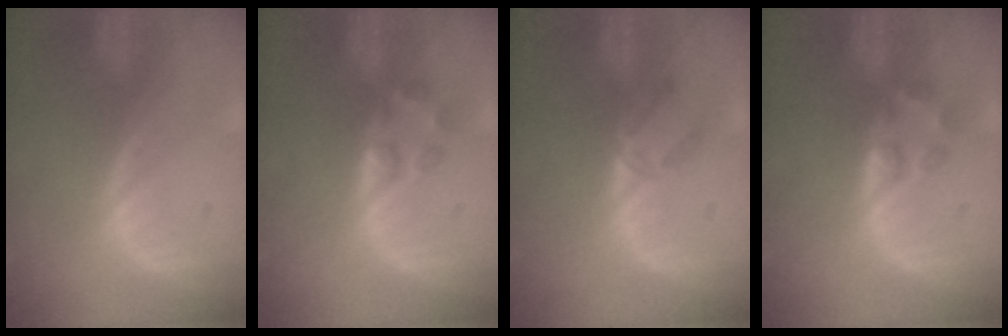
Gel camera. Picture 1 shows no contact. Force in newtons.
{"total": 2.9, "press": 2.9, "slide": 0.3}
{"total": 2.7, "press": 2.5, "slide": 1.0}
{"total": 2.9, "press": 2.9, "slide": 0.3}